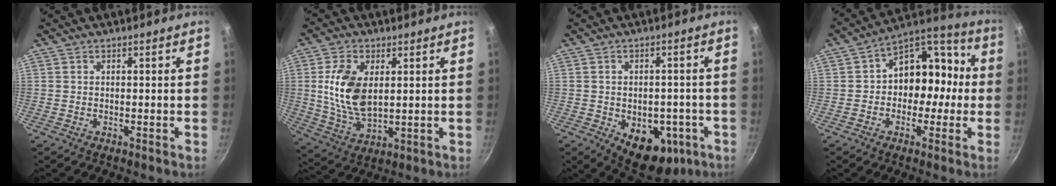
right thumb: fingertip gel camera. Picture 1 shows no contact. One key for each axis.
{"total": 12.4, "fx": 2.1, "fy": 7.0, "fz": 10.1, "tx": -0.190, "ty": -0.014, "tz": 0.050}
{"total": 12.4, "fx": -5.1, "fy": 7.7, "fz": 8.3, "tx": -0.091, "ty": 0.019, "tz": -0.057}
{"total": 14.4, "fx": 0.0, "fy": 9.7, "fz": 10.6, "tx": -0.095, "ty": 0.048, "tz": -0.016}